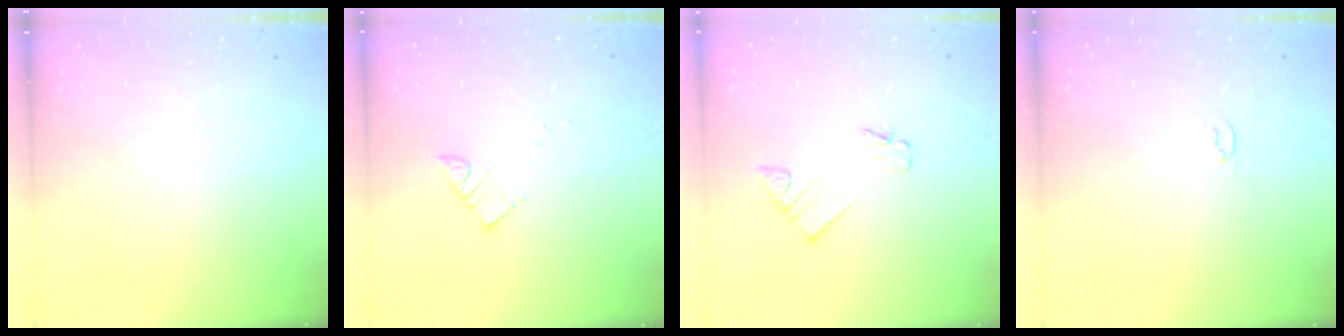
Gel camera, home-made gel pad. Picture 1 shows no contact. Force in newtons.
{"total": 4.4, "press": 4.4, "slide": 0.1}
{"total": 2.0, "press": 2.0, "slide": 0.3}
{"total": 2.0, "press": 2.0, "slide": 0.3}